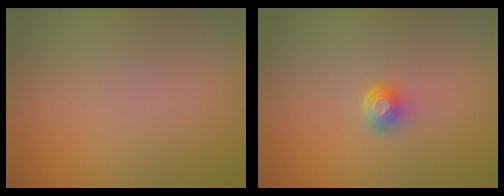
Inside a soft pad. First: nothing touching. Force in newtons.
{"total": 1.8, "press": 1.3, "slide": 1.3}